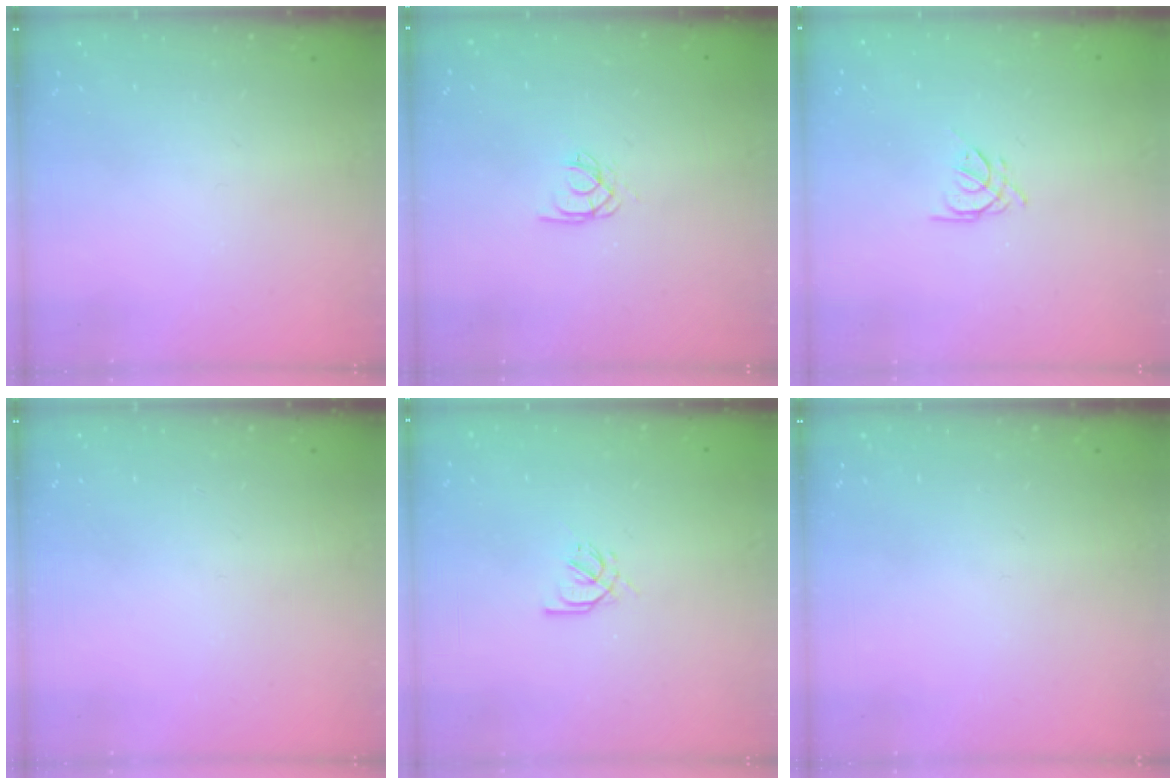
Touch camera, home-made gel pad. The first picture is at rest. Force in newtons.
{"total": 2.5, "press": 2.5, "slide": 0.1}
{"total": 3.3, "press": 3.3, "slide": 0.5}
{"total": 0.0}
{"total": 2.4, "press": 2.4, "slide": 0.5}
{"total": 0.0}